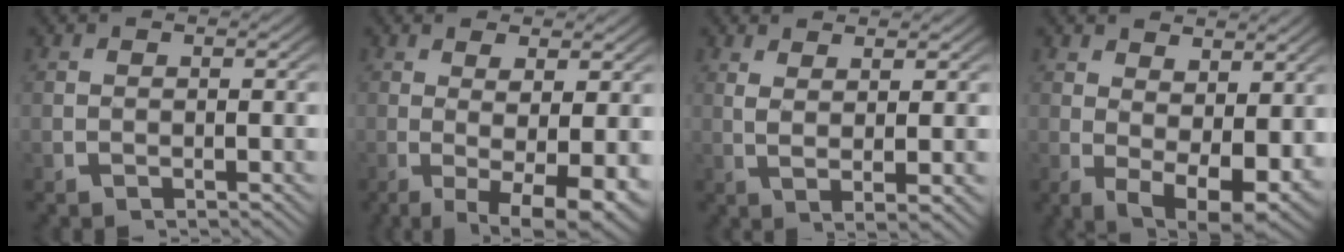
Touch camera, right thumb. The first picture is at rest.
{"total": 7.3, "force": [-1.8, 3.0, 6.4], "torque": [-0.111, -0.039, -0.008]}
{"total": 3.2, "force": [1.5, 0.4, 2.8], "torque": [-0.053, -0.009, 0.038]}
{"total": 6.9, "force": [-0.6, 4.2, 5.4], "torque": [-0.099, -0.047, 0.016]}